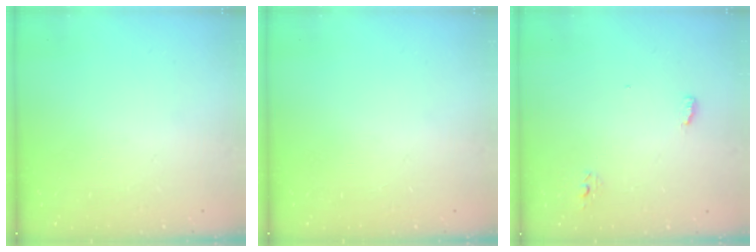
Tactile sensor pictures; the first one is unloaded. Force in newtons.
{"total": 0.0}
{"total": 4.2, "press": 4.0, "slide": 1.3}